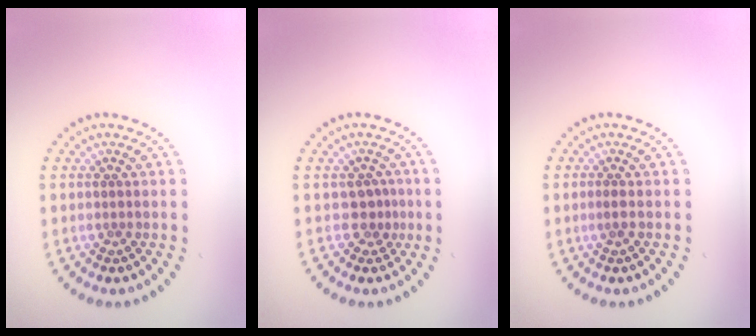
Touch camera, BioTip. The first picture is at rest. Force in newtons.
{"total": 1.8, "press": 1.3, "slide": 1.2}
{"total": 0.7, "press": 0.6, "slide": 0.4}